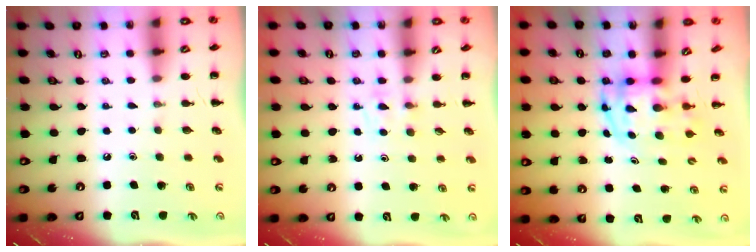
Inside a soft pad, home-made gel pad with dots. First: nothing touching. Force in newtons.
{"total": 3.3, "press": 3.0, "slide": 1.3}
{"total": 3.8, "press": 3.7, "slide": 0.7}